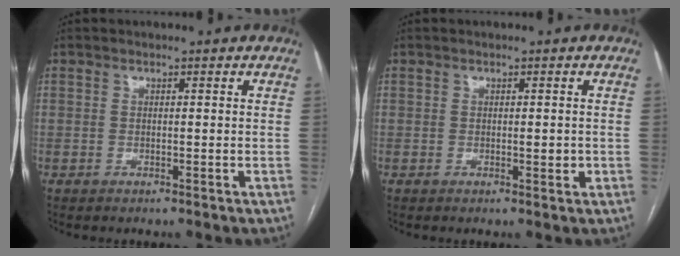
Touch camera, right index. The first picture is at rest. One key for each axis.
{"total": 1.2, "fx": -0.1, "fy": 0.5, "fz": 1.1, "tx": -0.015, "ty": -0.002, "tz": 0.000}